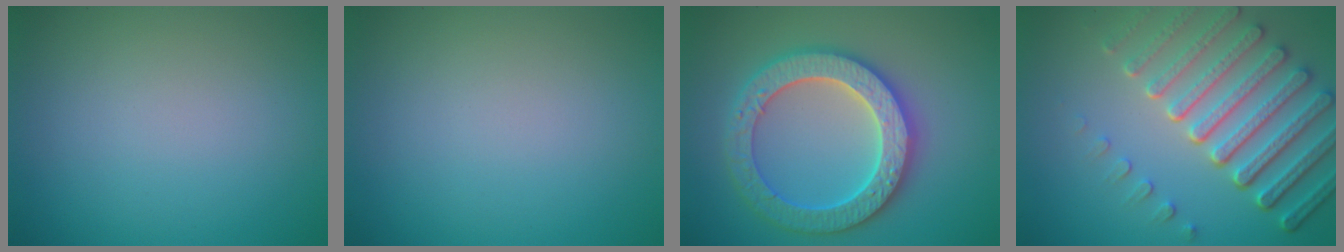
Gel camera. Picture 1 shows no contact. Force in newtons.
{"total": 0.0}
{"total": 6.3, "press": 6.2, "slide": 1.2}
{"total": 7.8, "press": 5.8, "slide": 5.3}